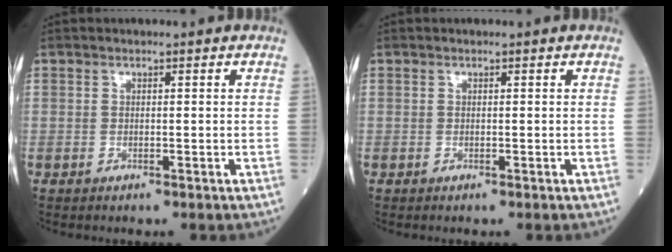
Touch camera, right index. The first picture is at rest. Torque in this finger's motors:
{"motor_torque": [0.00, 0.00, 0.00, 0.00]}